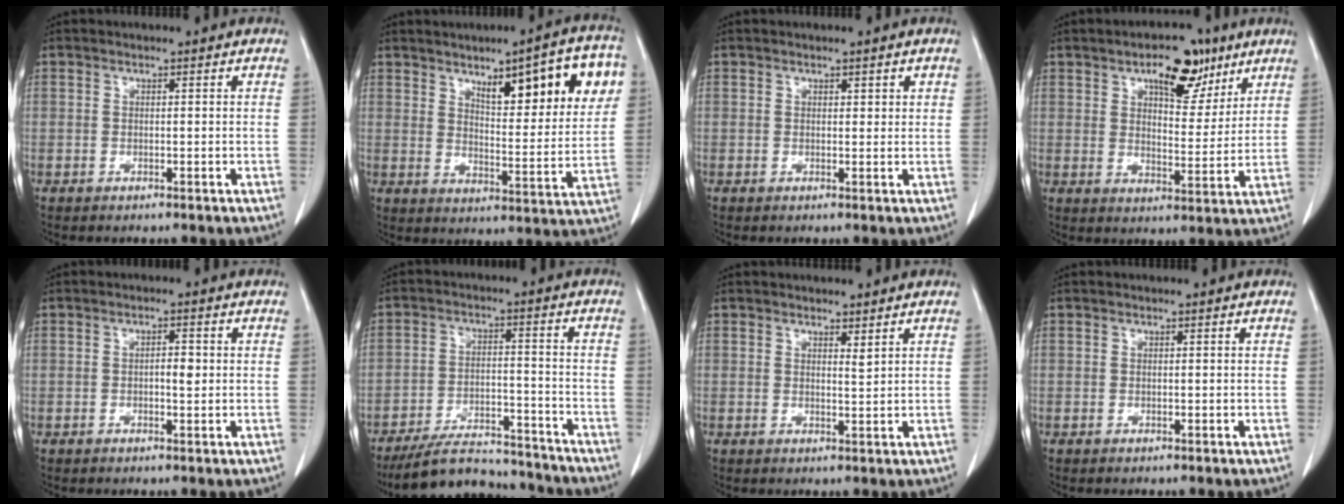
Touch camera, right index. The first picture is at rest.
{"total": 15.6, "force": [7.1, 3.8, 13.4], "torque": [-0.167, 0.009, 0.101]}
{"total": 1.3, "force": [0.7, 0.7, 0.9], "torque": [-0.007, 0.000, 0.010]}
{"total": 10.0, "force": [6.1, 4.4, 6.7], "torque": [-0.095, 0.006, 0.094]}
{"total": 2.0, "force": [-0.1, 0.7, 1.9], "torque": [-0.032, 0.003, -0.001]}
{"total": 12.7, "force": [-11.9, 3.3, 3.1], "torque": [-0.039, 0.016, -0.182]}
{"total": 1.2, "force": [1.0, 0.1, 0.7], "torque": [-0.014, -0.008, 0.018]}
{"total": 0.0}